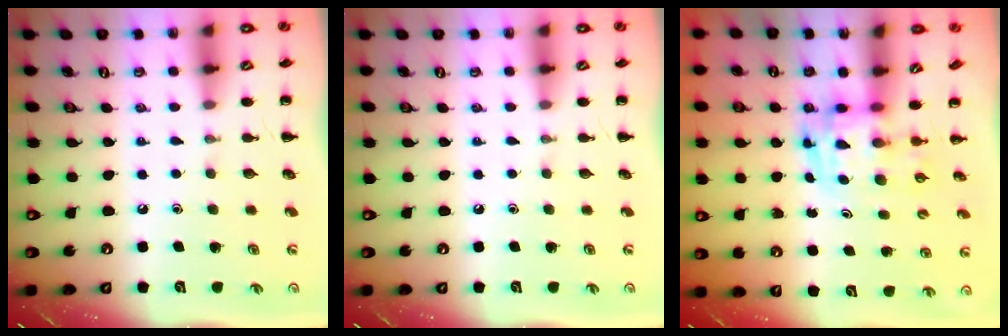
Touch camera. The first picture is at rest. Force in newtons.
{"total": 0.0}
{"total": 3.6, "press": 3.5, "slide": 0.6}